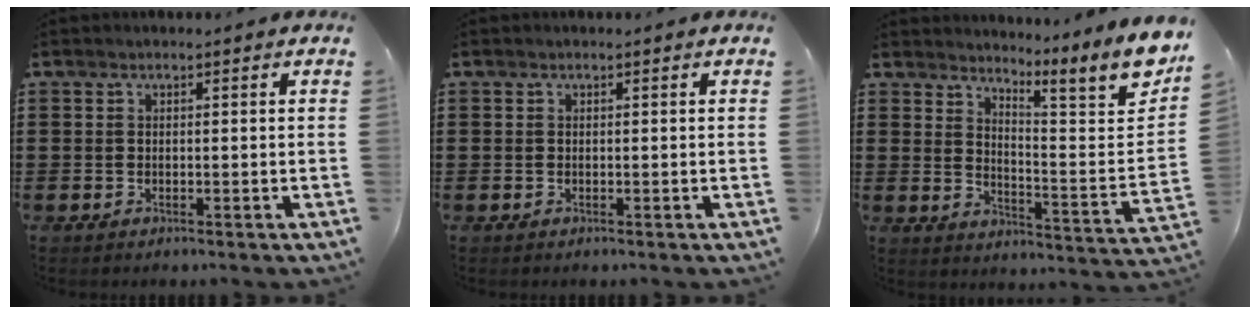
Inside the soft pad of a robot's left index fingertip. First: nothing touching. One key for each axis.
{"total": 0.0}
{"total": 6.6, "fx": 4.9, "fy": -0.3, "fz": 4.5, "tx": -0.072, "ty": -0.062, "tz": 0.072}